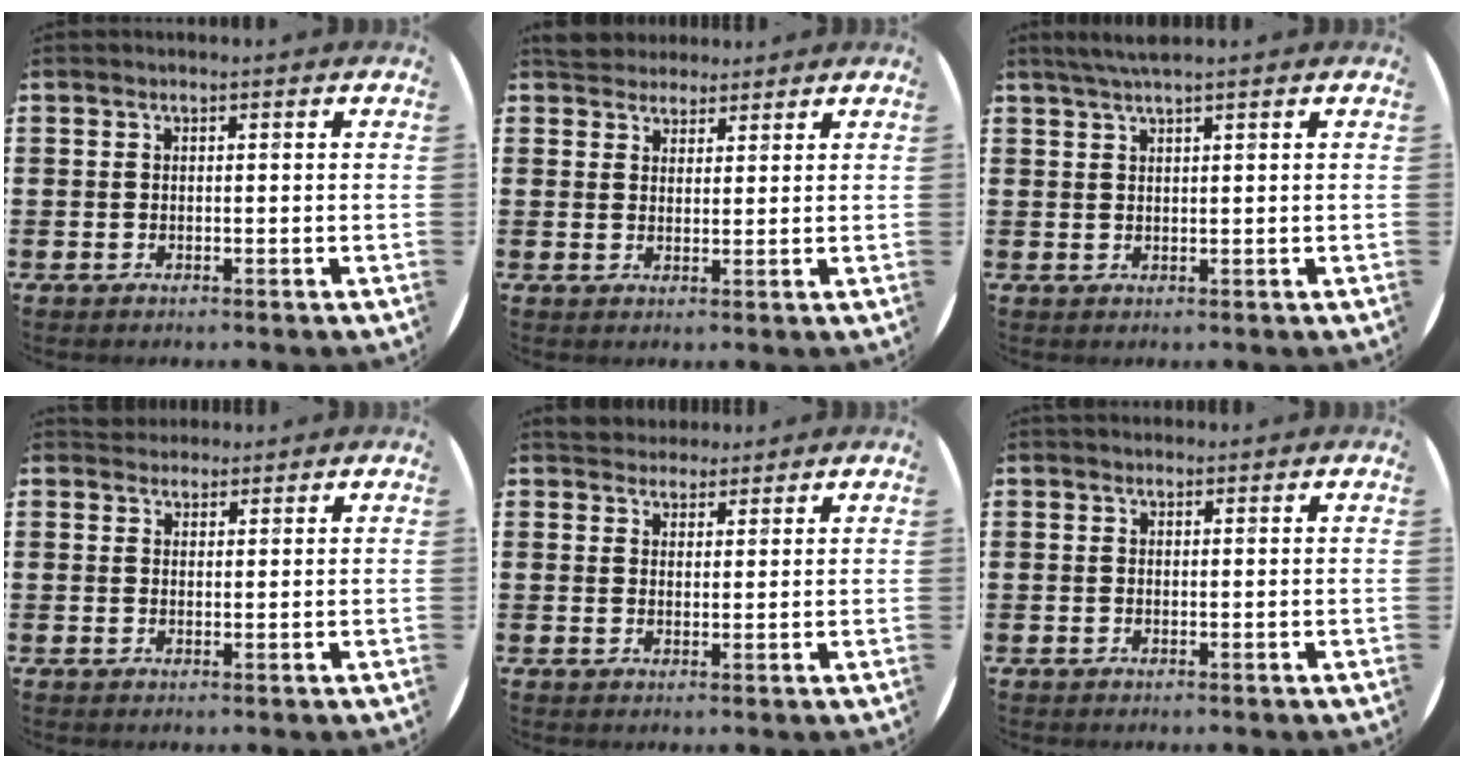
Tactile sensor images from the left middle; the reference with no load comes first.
{"total": 3.8, "force": [3.6, 1.3, 0.3], "torque": [-0.007, -0.005, 0.068]}
{"total": 2.3, "force": [1.8, -0.1, 1.5], "torque": [-0.030, 0.003, 0.032]}
{"total": 2.1, "force": [1.9, 0.7, -0.1], "torque": [0.007, 0.001, 0.037]}
{"total": 3.0, "force": [2.9, 0.9, -0.2], "torque": [0.004, -0.005, 0.053]}
{"total": 0.6, "force": [0.5, 0.2, -0.1], "torque": [0.010, 0.001, 0.008]}